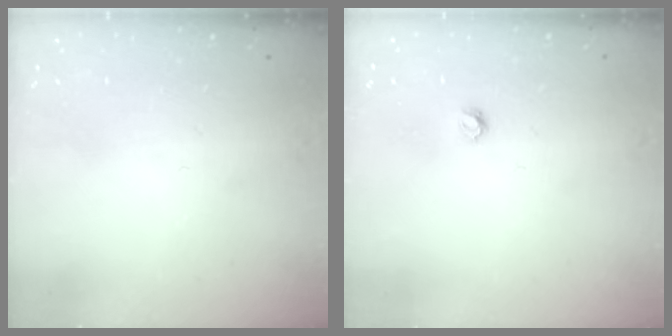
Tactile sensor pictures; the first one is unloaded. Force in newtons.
{"total": 3.7, "press": 3.6, "slide": 0.4}